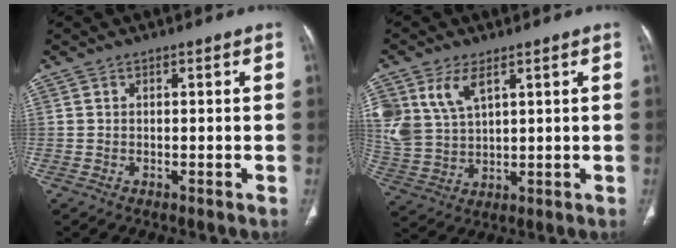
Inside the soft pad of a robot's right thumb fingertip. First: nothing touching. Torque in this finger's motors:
{"motor_torque": [-0.40, 0.61, 0.42, 0.46, 0.23]}